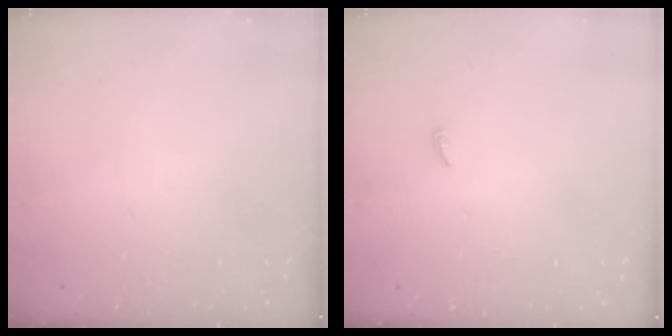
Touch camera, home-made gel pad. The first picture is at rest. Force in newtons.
{"total": 3.6, "press": 3.6, "slide": 0.4}